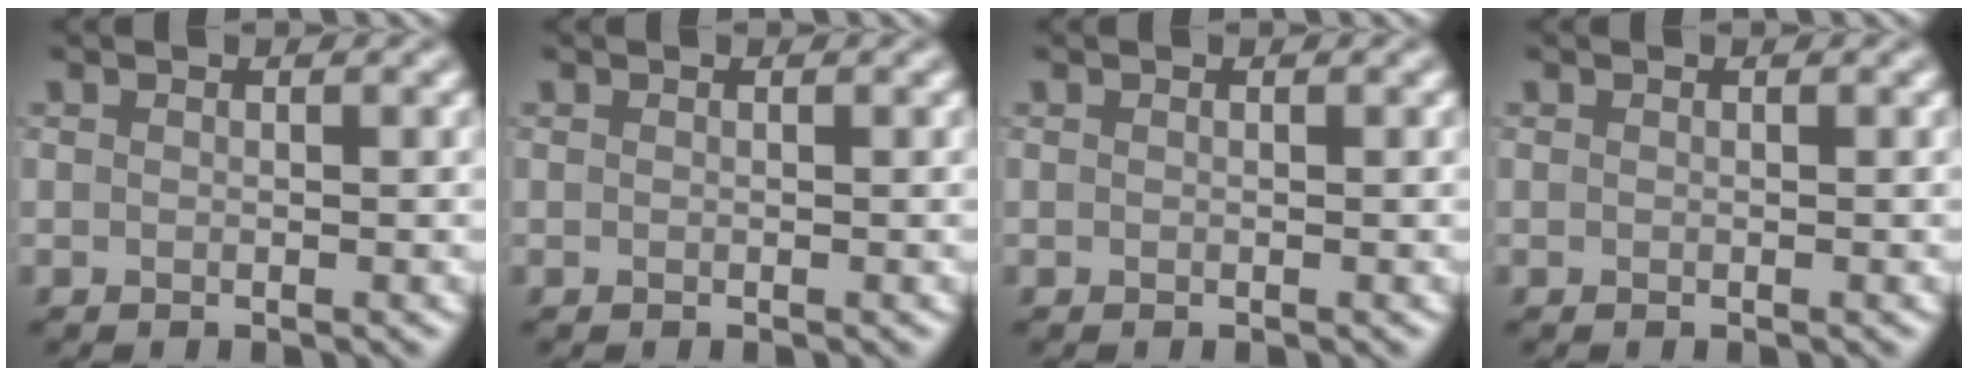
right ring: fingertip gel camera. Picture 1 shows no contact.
{"total": 0.0}
{"total": 0.0}
{"total": 0.0}